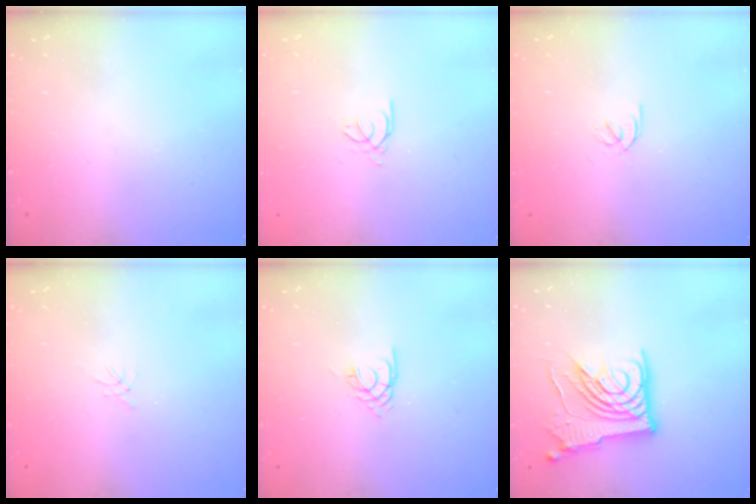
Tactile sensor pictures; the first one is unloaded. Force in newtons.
{"total": 0.9, "press": 0.8, "slide": 0.4}
{"total": 2.1, "press": 2.1, "slide": 0.4}
{"total": 0.0}
{"total": 1.7, "press": 1.7, "slide": 0.4}
{"total": 14.6, "press": 14.5, "slide": 1.5}